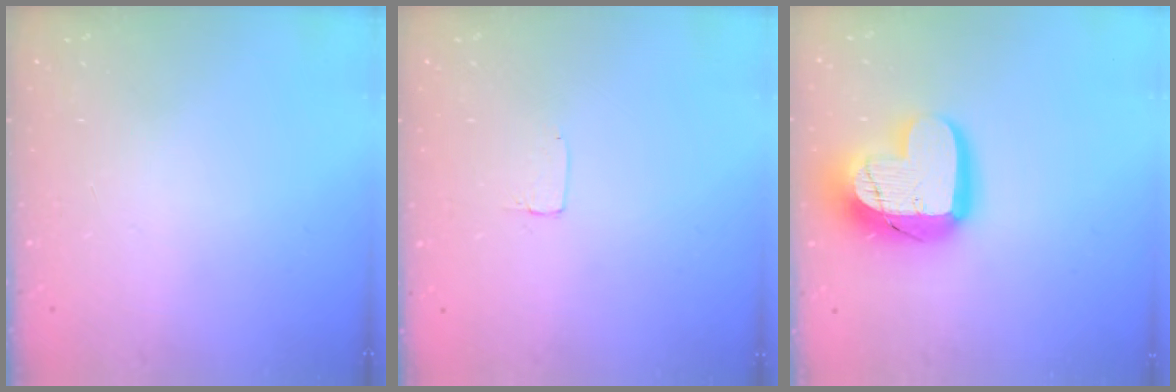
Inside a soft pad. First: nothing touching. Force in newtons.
{"total": 1.2, "press": 1.2, "slide": 0.0}
{"total": 18.3, "press": 18.2, "slide": 1.4}